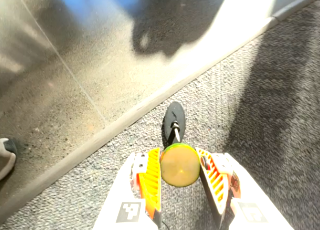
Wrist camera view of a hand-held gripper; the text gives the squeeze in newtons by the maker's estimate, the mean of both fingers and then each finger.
{"total": 9.3, "left": 9.6, "right": 9.0}